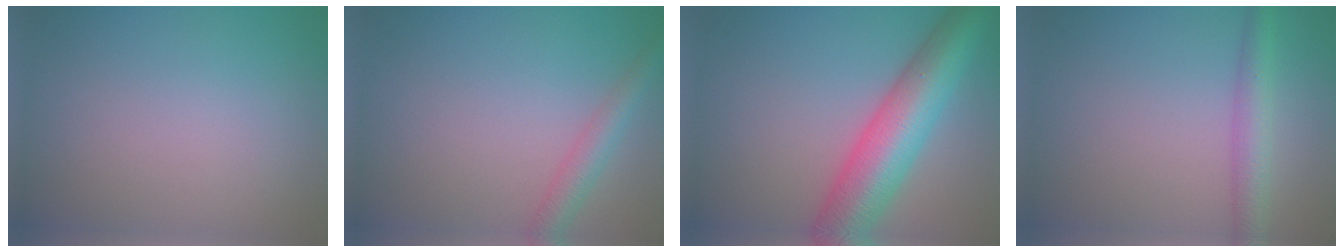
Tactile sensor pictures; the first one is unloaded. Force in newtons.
{"total": 2.8, "press": 2.8, "slide": 0.1}
{"total": 9.5, "press": 9.5, "slide": 0.1}
{"total": 3.3, "press": 3.3, "slide": 0.2}